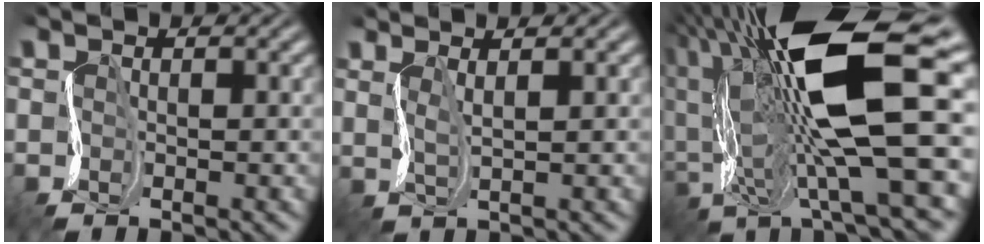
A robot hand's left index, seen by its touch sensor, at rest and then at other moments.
{"total": 1.8, "force": [1.6, 0.4, 0.8], "torque": [-0.012, 0.005, 0.033]}
{"total": 15.7, "force": [3.1, 4.6, 14.7], "torque": [-0.275, 0.007, 0.060]}